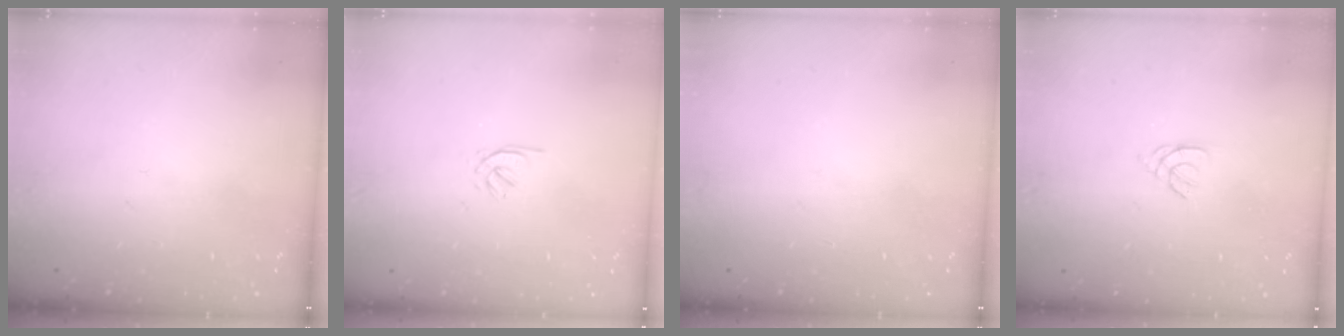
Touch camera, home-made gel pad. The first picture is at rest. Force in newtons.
{"total": 0.5, "press": 0.3, "slide": 0.4}
{"total": 0.0}
{"total": 1.1, "press": 1.0, "slide": 0.3}